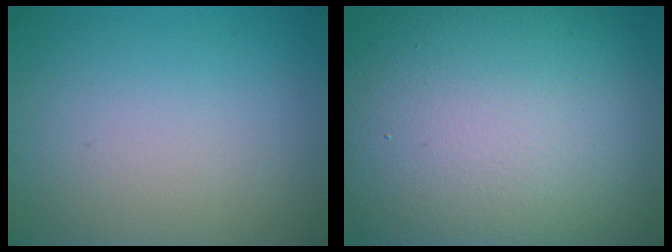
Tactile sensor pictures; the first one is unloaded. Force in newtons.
{"total": 18.9, "press": 18.8, "slide": 0.6}